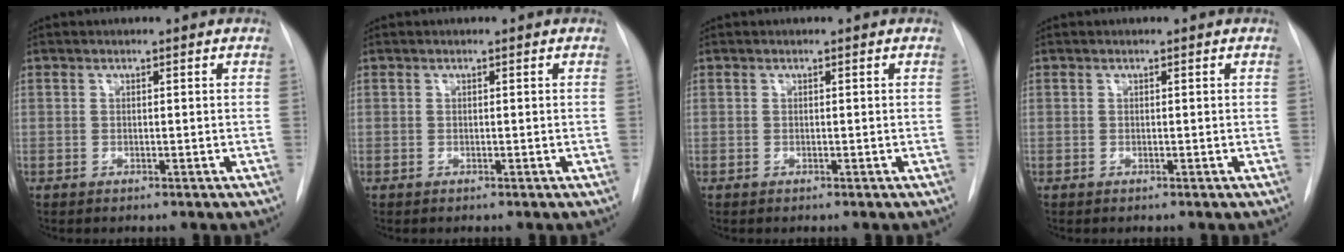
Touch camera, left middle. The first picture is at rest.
{"total": 0.0}
{"total": 0.0}
{"total": 0.0}